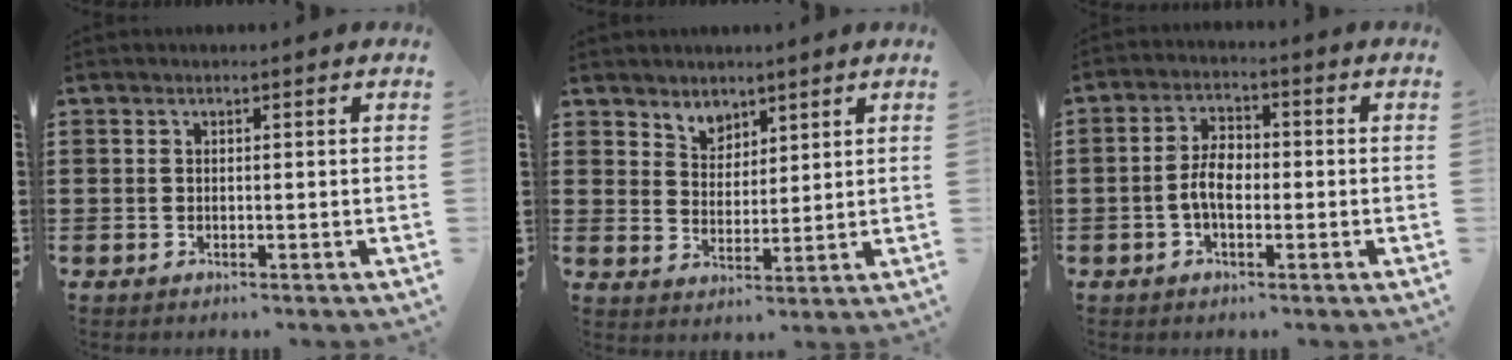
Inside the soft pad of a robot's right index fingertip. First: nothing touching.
{"total": 3.8, "force": [3.1, 2.2, -0.1], "torque": [-0.016, 0.001, 0.058]}
{"total": 4.6, "force": [-0.9, 2.4, 3.8], "torque": [-0.089, 0.001, -0.024]}